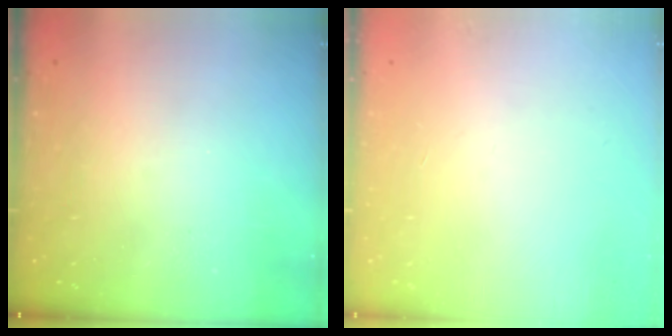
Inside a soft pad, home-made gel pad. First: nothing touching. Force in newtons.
{"total": 0.0}